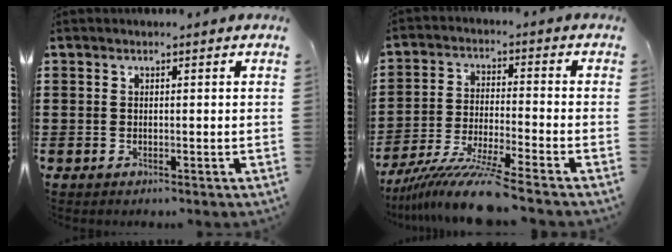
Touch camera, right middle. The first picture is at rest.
{"total": 9.5, "force": [-8.3, -0.5, 4.6], "torque": [-0.094, -0.010, -0.161]}